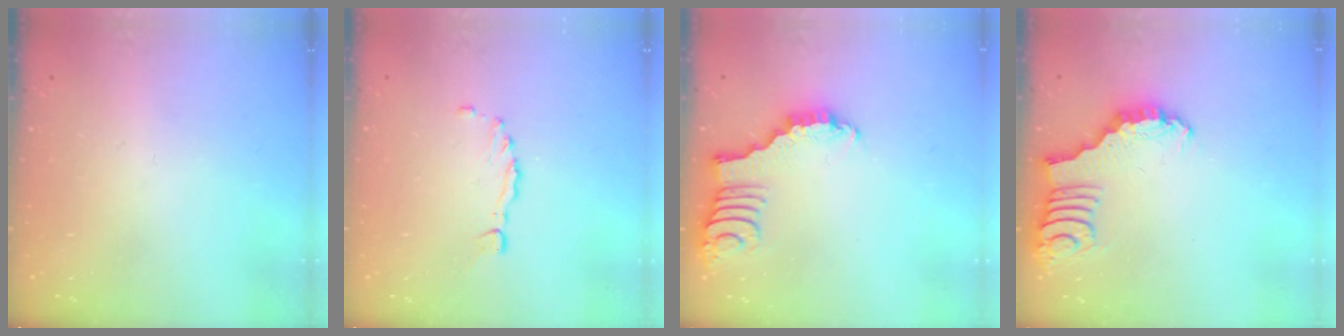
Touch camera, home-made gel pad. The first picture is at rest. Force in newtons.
{"total": 1.6, "press": 1.6, "slide": 0.2}
{"total": 3.3, "press": 3.2, "slide": 0.6}
{"total": 2.2, "press": 2.2, "slide": 0.0}